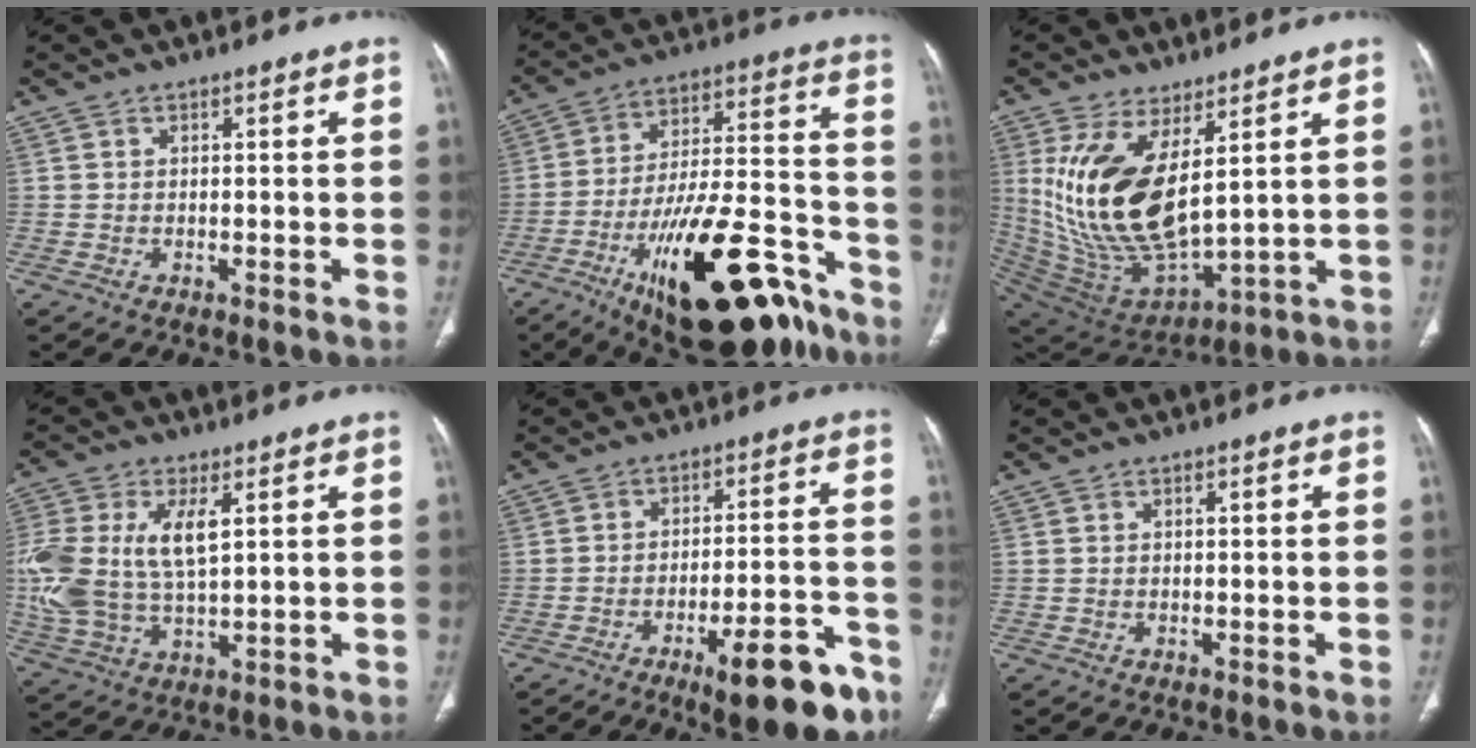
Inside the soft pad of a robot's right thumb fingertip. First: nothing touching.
{"total": 27.2, "force": [-15.9, 9.7, 19.9], "torque": [-0.272, 0.082, -0.246]}
{"total": 19.1, "force": [5.5, 8.5, 16.2], "torque": [-0.319, -0.038, 0.130]}
{"total": 16.3, "force": [3.1, 8.4, 13.7], "torque": [-0.312, 0.000, 0.066]}
{"total": 14.2, "force": [-8.5, 4.2, 10.5], "torque": [-0.127, 0.060, -0.115]}
{"total": 1.1, "force": [0.4, 0.3, 1.0], "torque": [-0.018, 0.003, 0.007]}